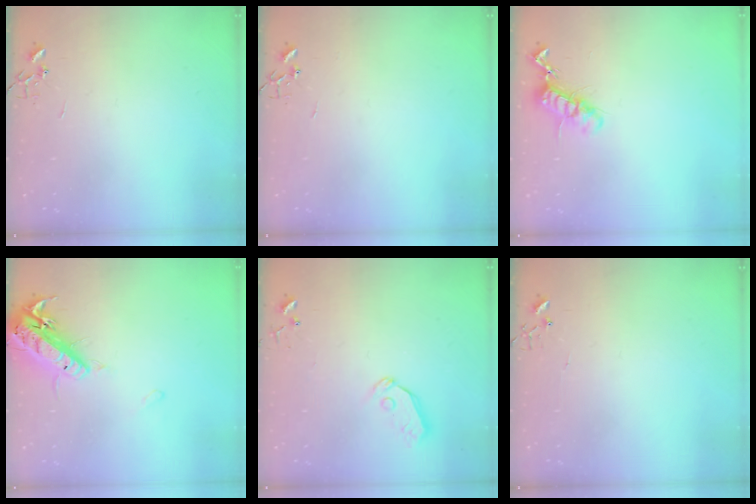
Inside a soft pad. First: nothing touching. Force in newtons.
{"total": 0.0}
{"total": 12.5, "press": 12.5, "slide": 0.6}
{"total": 17.3, "press": 16.9, "slide": 3.7}
{"total": 6.0, "press": 6.0, "slide": 0.5}
{"total": 3.6, "press": 3.6, "slide": 0.4}